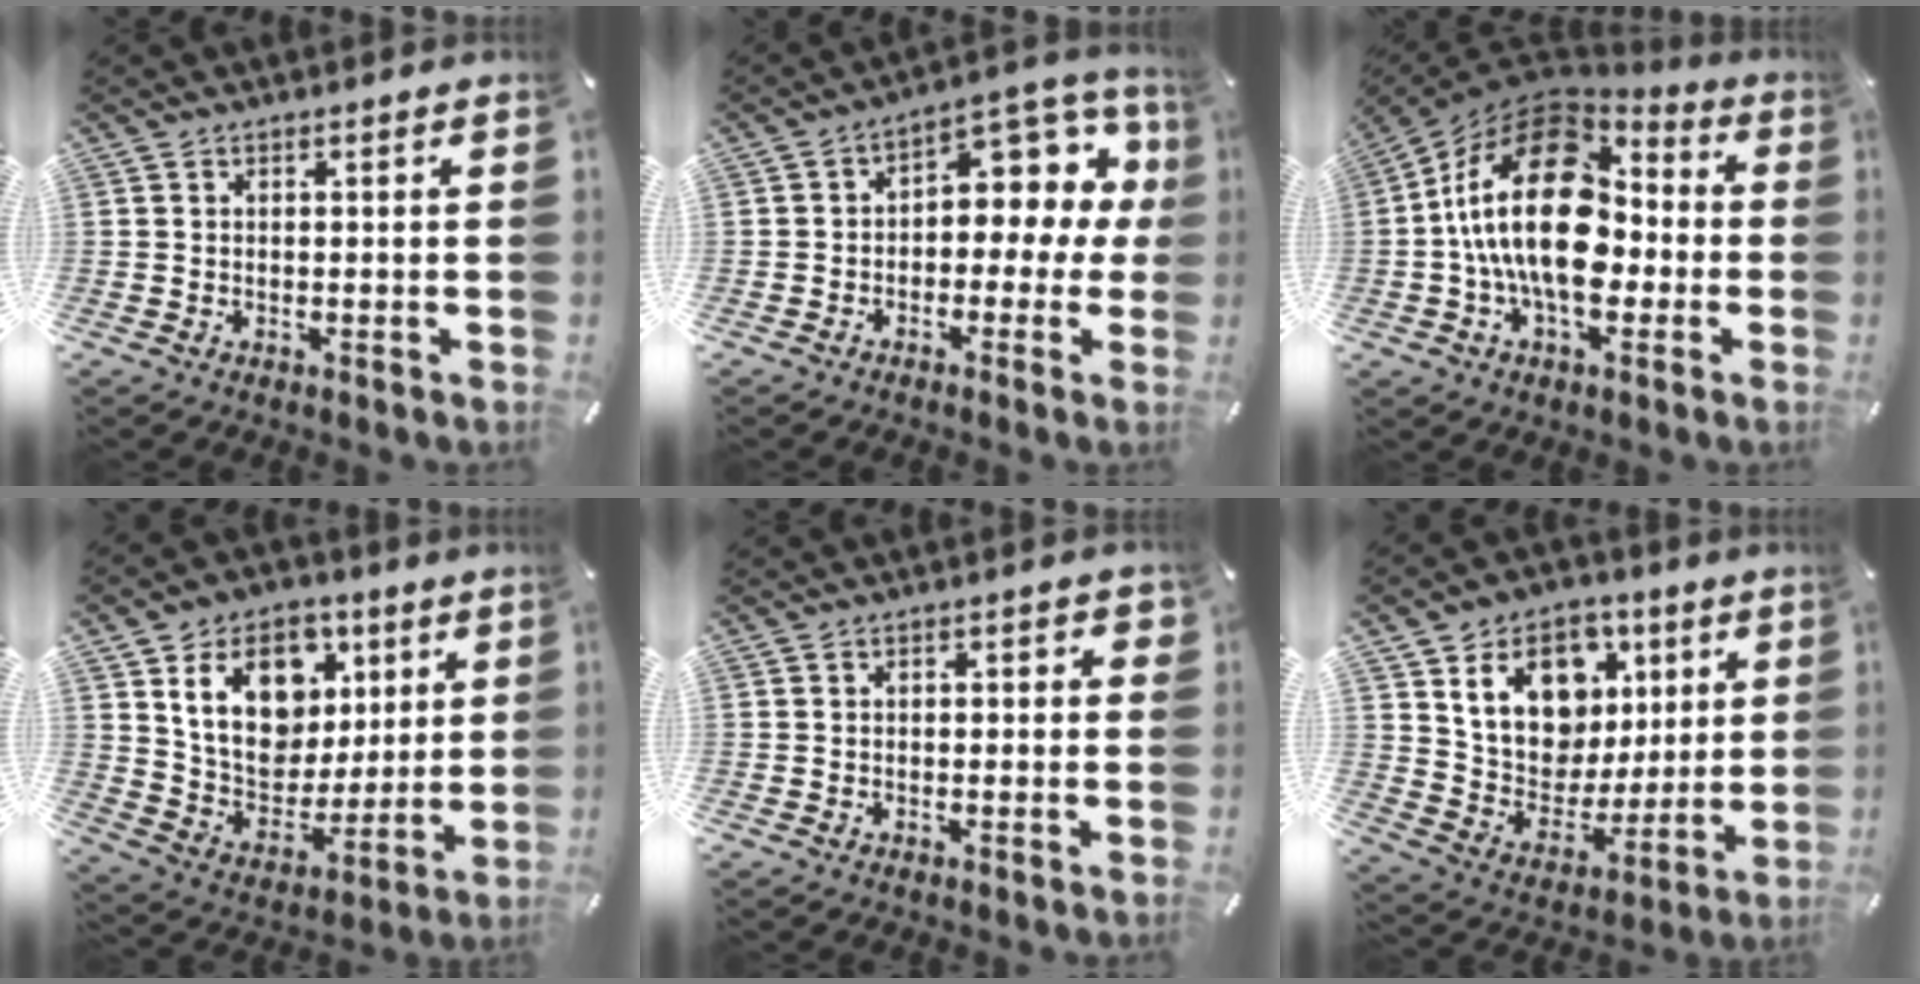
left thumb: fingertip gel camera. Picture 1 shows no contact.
{"total": 9.3, "force": [2.8, 6.0, 6.6], "torque": [-0.084, -0.027, 0.045]}
{"total": 24.3, "force": [-0.5, 15.3, 18.9], "torque": [-0.346, 0.014, -0.010]}
{"total": 18.1, "force": [6.6, 14.1, 9.2], "torque": [-0.158, -0.014, 0.126]}
{"total": 1.6, "force": [-0.7, 0.9, 1.1], "torque": [-0.020, 0.006, -0.015]}
{"total": 16.8, "force": [6.6, 13.5, 7.5], "torque": [-0.116, -0.024, 0.128]}